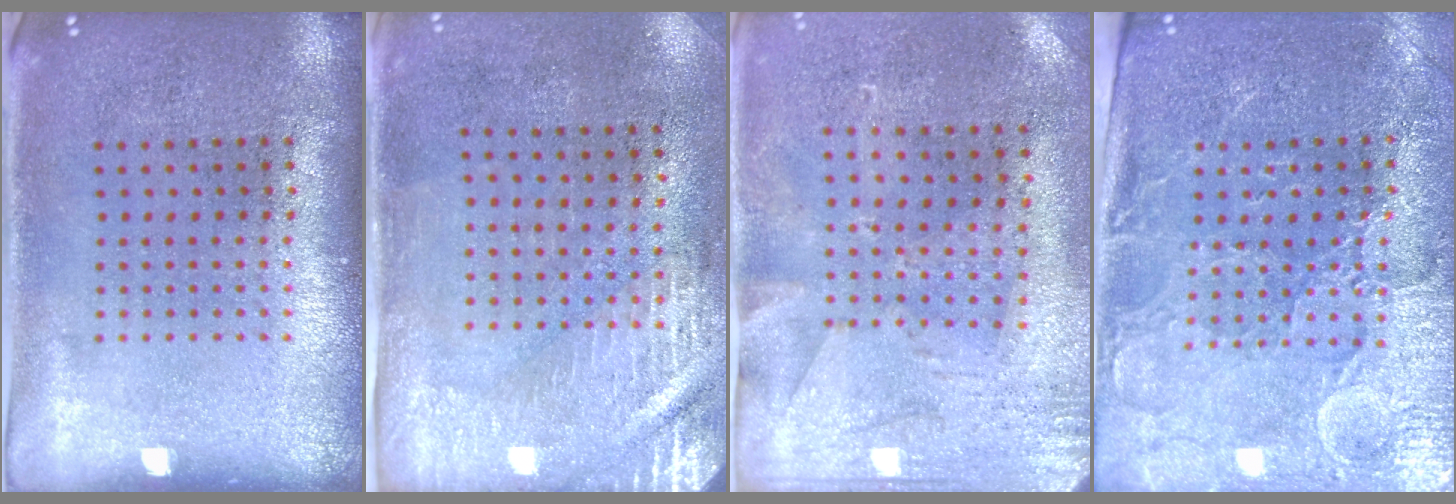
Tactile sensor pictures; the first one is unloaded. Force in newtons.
{"total": 2.9, "press": 2.5, "slide": 1.5}
{"total": 2.8, "press": 2.3, "slide": 1.6}
{"total": 3.4, "press": 3.3, "slide": 0.9}